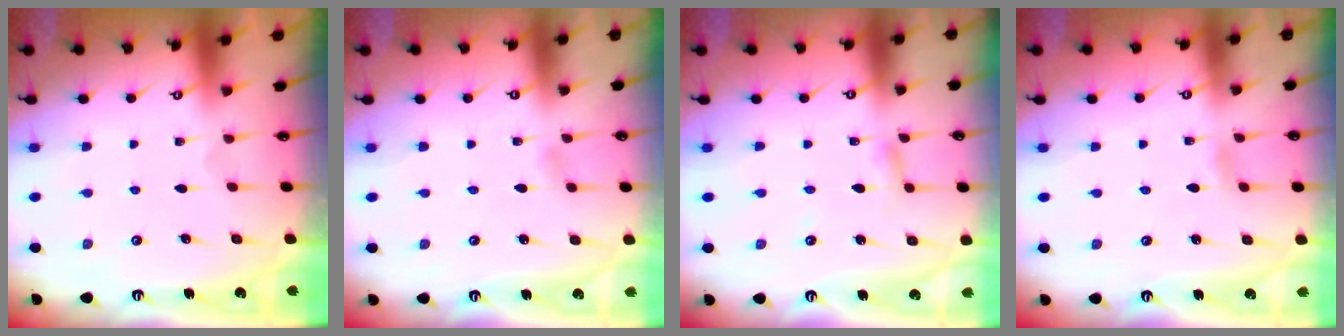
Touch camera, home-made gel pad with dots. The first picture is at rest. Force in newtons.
{"total": 2.3, "press": 2.3, "slide": 0.3}
{"total": 2.8, "press": 2.8, "slide": 0.2}
{"total": 2.5, "press": 2.4, "slide": 0.3}